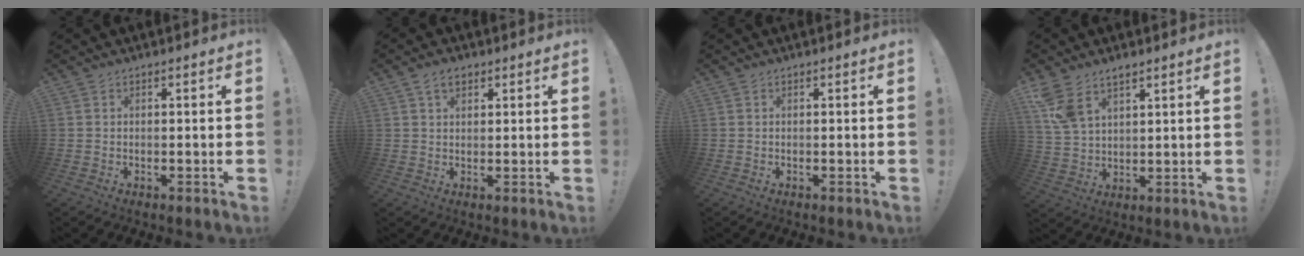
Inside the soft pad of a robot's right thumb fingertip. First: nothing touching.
{"total": 4.1, "force": [2.2, 2.5, 2.3], "torque": [-0.042, -0.001, 0.042]}
{"total": 0.0}
{"total": 7.7, "force": [5.2, 3.9, 4.1], "torque": [-0.089, -0.020, 0.100]}